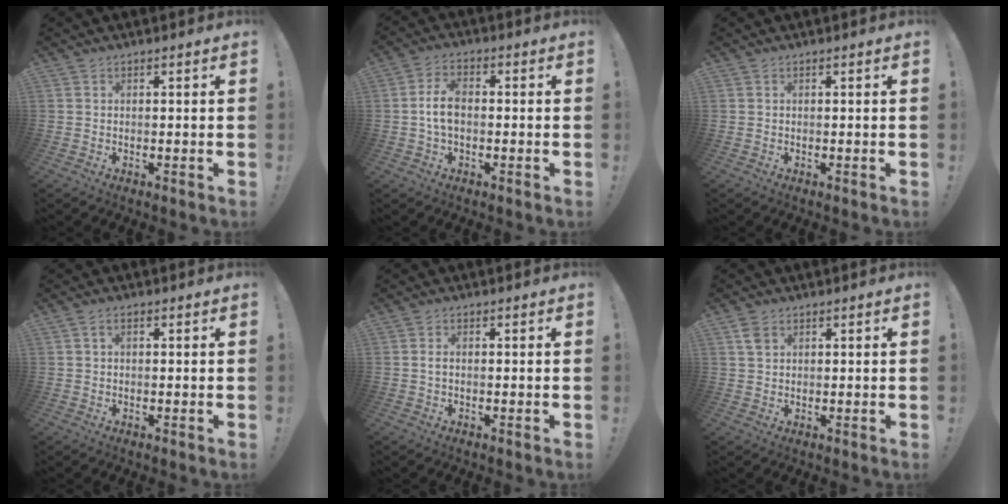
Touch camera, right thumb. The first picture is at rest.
{"total": 6.3, "force": [-0.6, 3.5, 5.3], "torque": [-0.099, 0.009, -0.009]}
{"total": 0.0}
{"total": 1.9, "force": [0.4, 1.0, 1.6], "torque": [-0.026, 0.004, 0.007]}
{"total": 1.1, "force": [0.0, 0.3, 1.1], "torque": [-0.025, 0.004, 0.001]}
{"total": 3.1, "force": [1.7, 1.9, 1.8], "torque": [-0.025, -0.003, 0.030]}